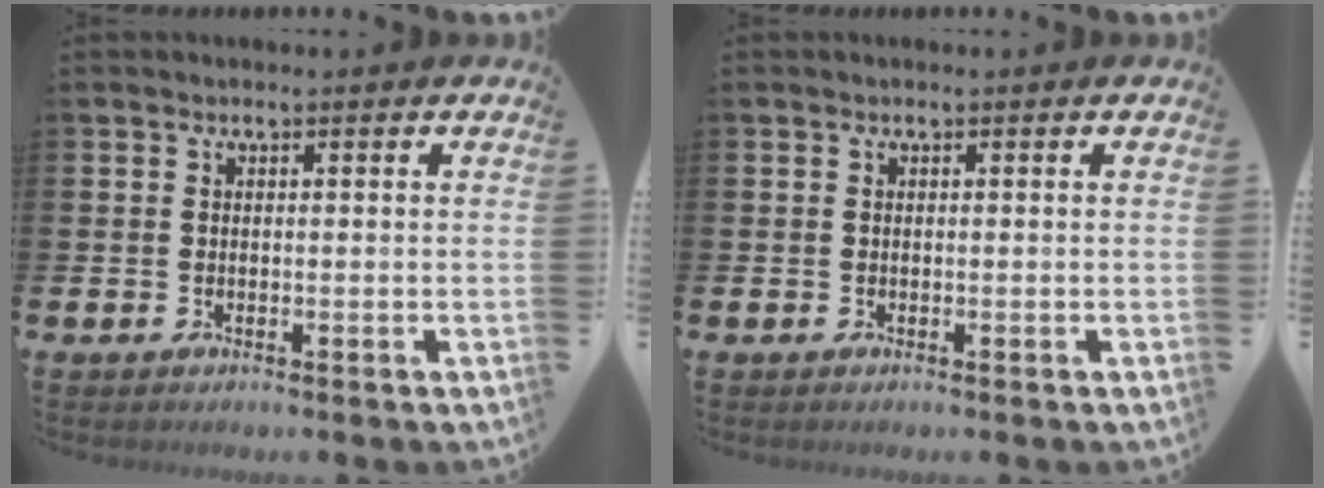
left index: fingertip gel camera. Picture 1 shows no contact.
{"total": 0.0}